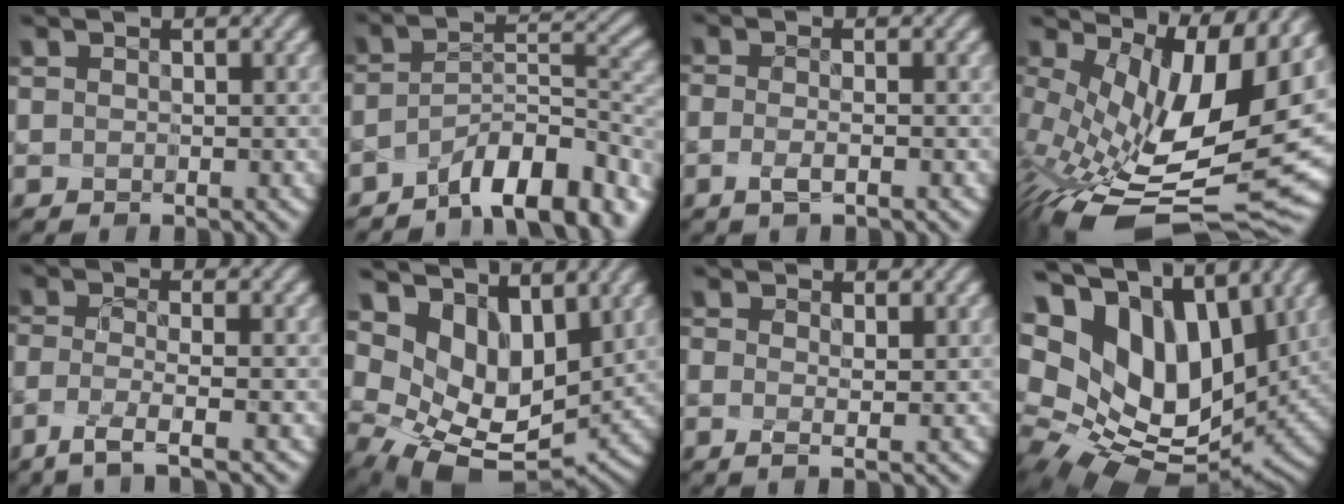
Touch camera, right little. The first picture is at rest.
{"total": 9.1, "force": [-7.5, 2.0, 4.8], "torque": [-0.049, -0.017, -0.118]}
{"total": 1.9, "force": [-1.6, -1.0, 0.4], "torque": [-0.008, -0.022, -0.017]}
{"total": 11.7, "force": [1.1, 3.8, 11.0], "torque": [-0.192, -0.032, 0.051]}
{"total": 3.4, "force": [-2.7, -1.0, 1.7], "torque": [-0.043, -0.028, -0.045]}
{"total": 7.5, "force": [3.5, 4.6, 4.8], "torque": [-0.104, -0.018, 0.086]}
{"total": 0.8, "force": [-0.1, -0.6, 0.6], "torque": [-0.010, -0.019, 0.011]}
{"total": 14.9, "force": [5.7, 9.2, 10.2], "torque": [-0.213, 0.008, 0.115]}